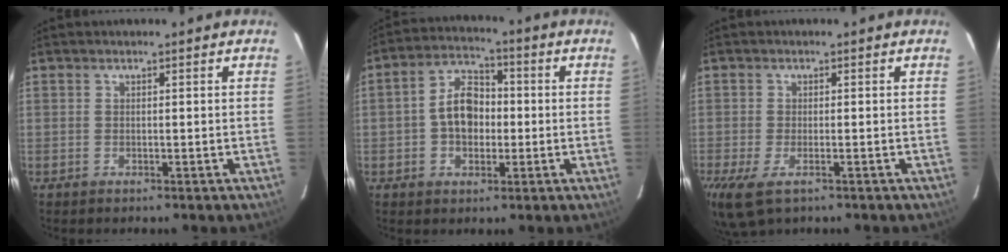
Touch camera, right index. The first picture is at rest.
{"total": 6.5, "force": [-0.7, 4.8, 4.3], "torque": [-0.079, 0.020, -0.008]}
{"total": 7.4, "force": [-4.7, 2.6, 5.1], "torque": [-0.114, -0.033, -0.080]}